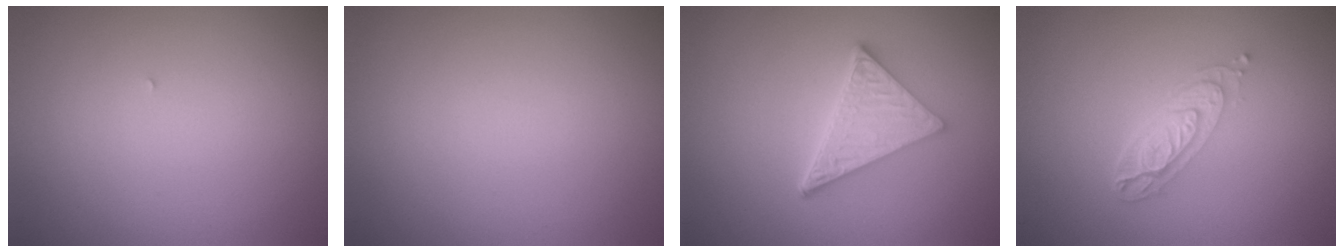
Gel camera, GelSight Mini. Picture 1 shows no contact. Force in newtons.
{"total": 0.0}
{"total": 5.1, "press": 3.8, "slide": 3.5}
{"total": 3.5, "press": 2.5, "slide": 2.4}